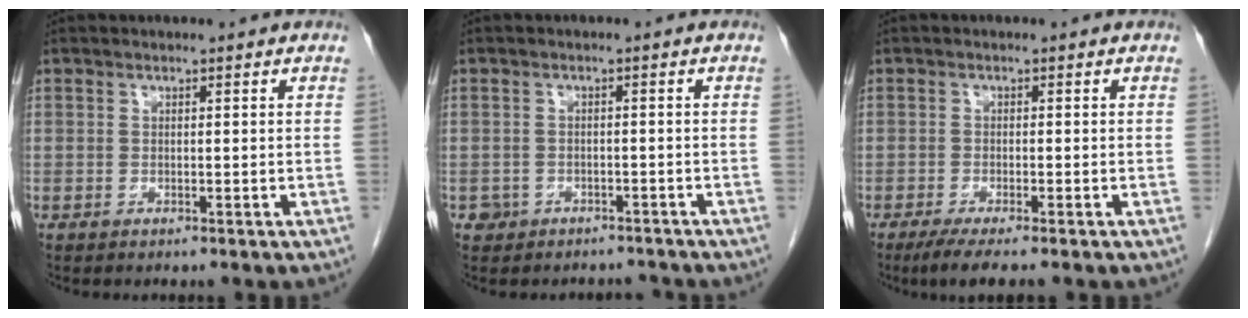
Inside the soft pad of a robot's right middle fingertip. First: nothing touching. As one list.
[{"total": 3.4, "force": [-2.5, 2.2, 0.0], "torque": [-0.001, 0.015, -0.035]}, {"total": 4.2, "force": [-3.0, -0.1, 2.8], "torque": [-0.054, -0.014, -0.052]}]